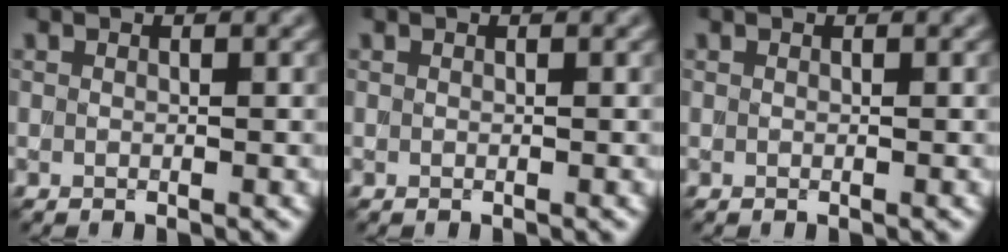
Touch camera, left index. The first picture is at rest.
{"total": 0.0}
{"total": 0.0}